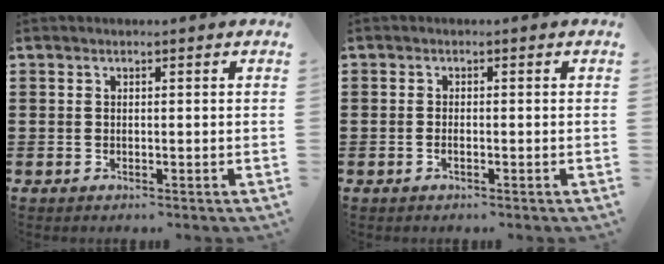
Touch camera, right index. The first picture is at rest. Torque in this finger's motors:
{"motor_torque": [-0.85, 1.28, -0.01, -0.01]}